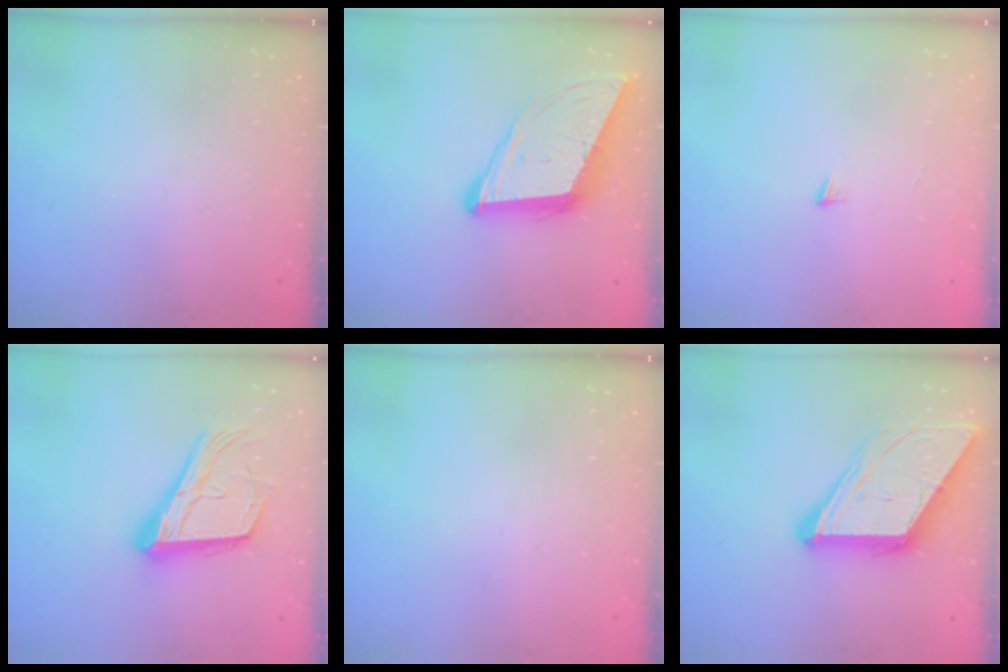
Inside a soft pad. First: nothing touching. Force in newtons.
{"total": 12.6, "press": 12.0, "slide": 3.9}
{"total": 3.0, "press": 3.0, "slide": 0.3}
{"total": 21.0, "press": 20.9, "slide": 2.7}
{"total": 0.0}
{"total": 11.5, "press": 11.4, "slide": 1.1}